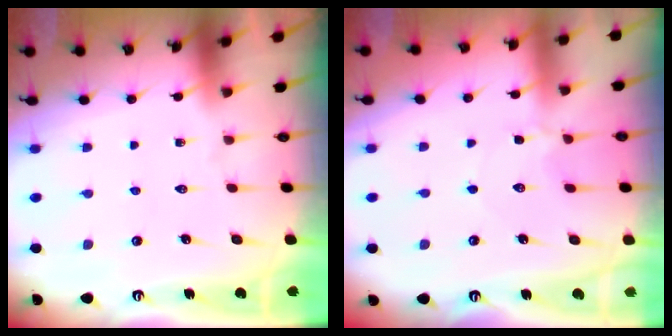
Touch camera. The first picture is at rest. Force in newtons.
{"total": 2.2, "press": 2.1, "slide": 0.3}